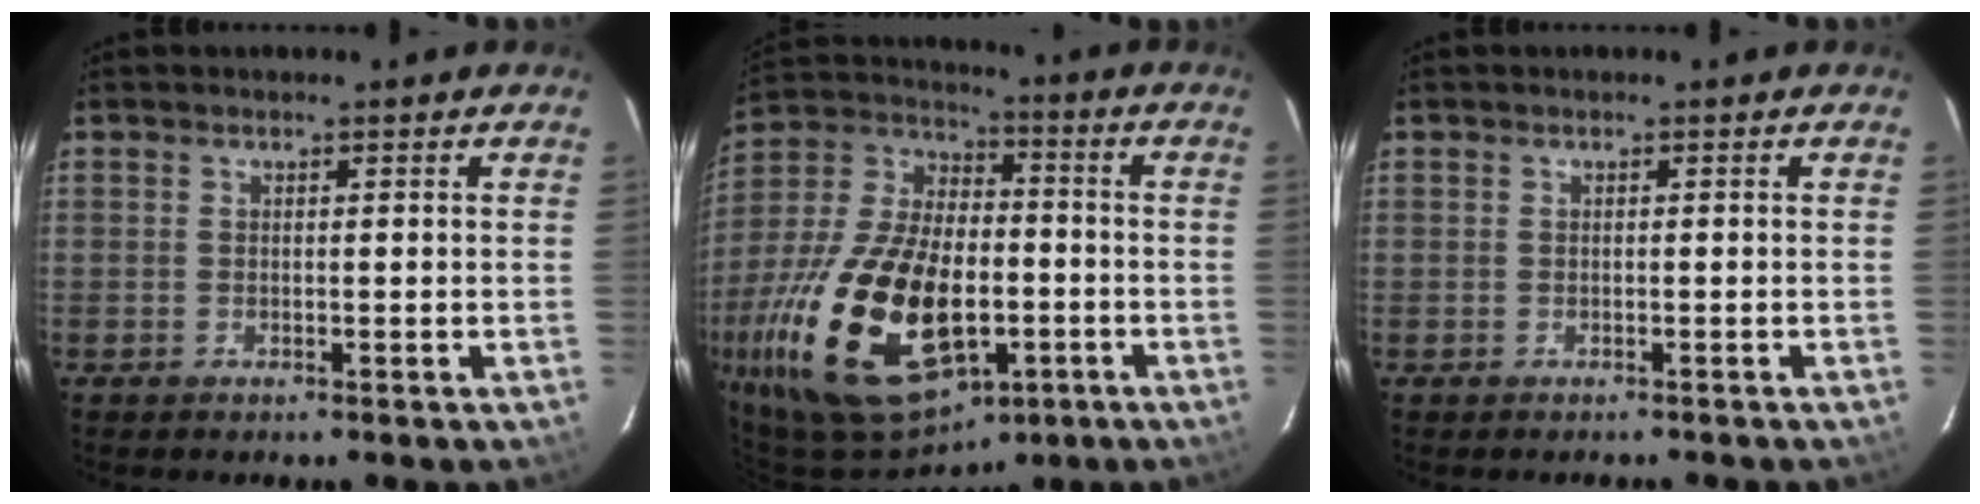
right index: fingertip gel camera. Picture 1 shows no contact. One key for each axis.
{"total": 27.4, "fx": -10.1, "fy": 14.6, "fz": 20.8, "tx": -0.440, "ty": -0.021, "tz": -0.158}
{"total": 1.0, "fx": -0.7, "fy": 0.8, "fz": -0.1, "tx": 0.002, "ty": 0.005, "tz": -0.006}